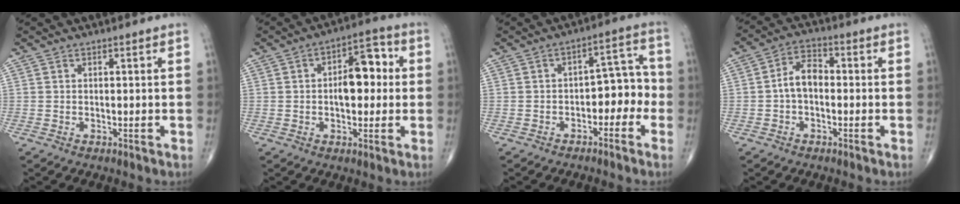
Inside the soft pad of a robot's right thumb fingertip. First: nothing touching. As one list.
[{"total": 9.5, "force": [0.6, 5.2, 7.9], "torque": [-0.089, 0.021, 0.002]}, {"total": 7.4, "force": [-2.7, 4.6, 5.1], "torque": [-0.033, 0.048, -0.044]}, {"total": 5.7, "force": [-0.7, 3.5, 4.4], "torque": [-0.068, 0.022, -0.022]}]